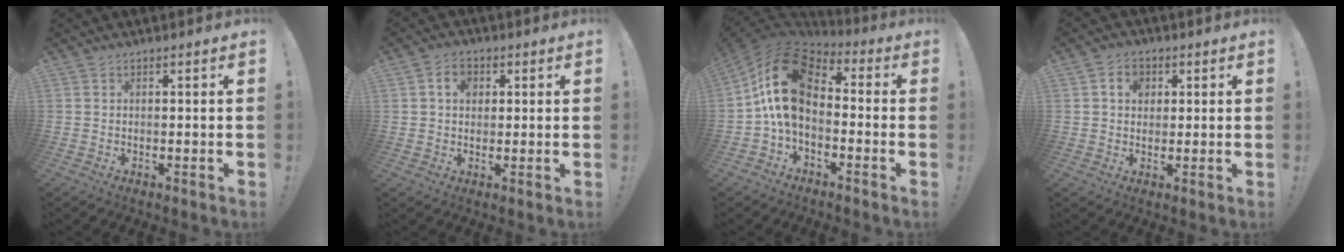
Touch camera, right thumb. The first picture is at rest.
{"total": 5.7, "force": [1.5, 4.1, 3.6], "torque": [-0.053, 0.008, 0.025]}
{"total": 17.6, "force": [1.7, 11.2, 13.5], "torque": [-0.250, 0.005, 0.037]}
{"total": 5.4, "force": [1.5, 4.3, 3.0], "torque": [-0.036, 0.003, 0.024]}